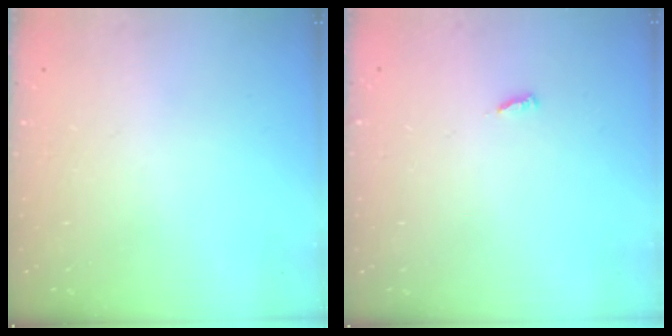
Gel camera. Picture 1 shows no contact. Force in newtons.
{"total": 3.0, "press": 3.0, "slide": 0.0}